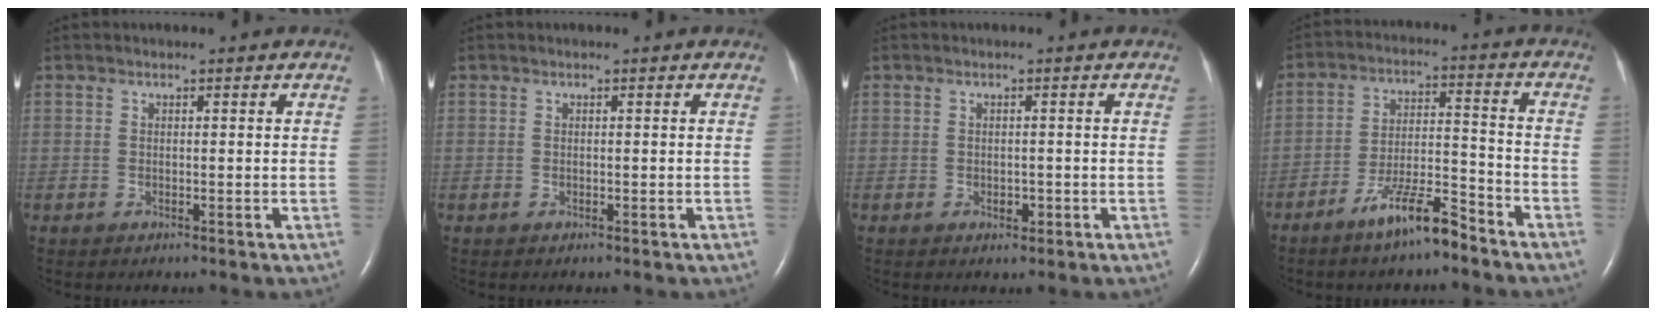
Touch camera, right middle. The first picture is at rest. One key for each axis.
{"total": 0.0}
{"total": 1.2, "fx": -0.4, "fy": 0.8, "fz": 0.8, "tx": -0.014, "ty": -0.001, "tz": -0.002}
{"total": 8.6, "fx": -6.6, "fy": 1.0, "fz": 5.4, "tx": -0.102, "ty": -0.008, "tz": -0.121}